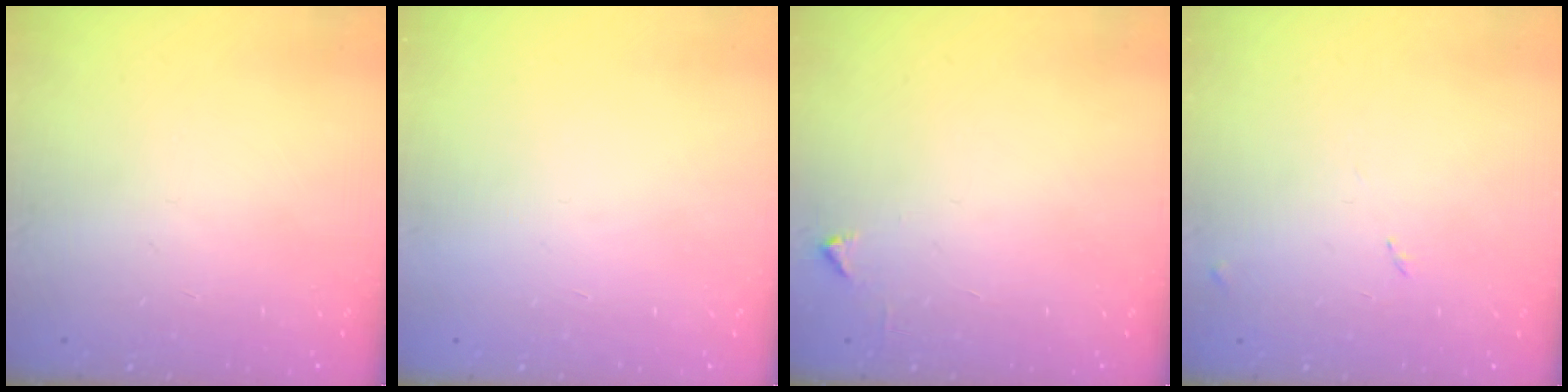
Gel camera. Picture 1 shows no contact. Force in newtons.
{"total": 1.5, "press": 1.5, "slide": 0.1}
{"total": 2.1, "press": 2.1, "slide": 0.3}
{"total": 7.6, "press": 7.5, "slide": 0.7}